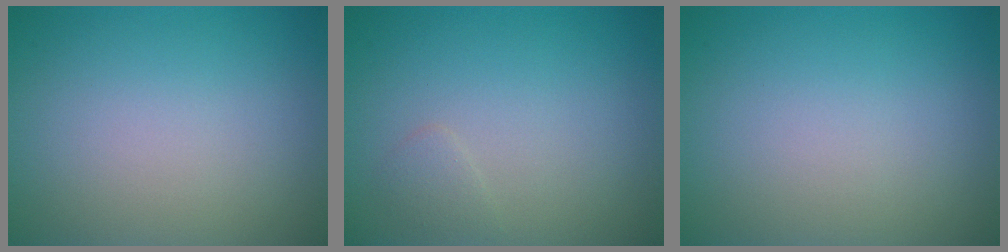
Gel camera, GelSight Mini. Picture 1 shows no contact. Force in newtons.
{"total": 0.8, "press": 0.8, "slide": 0.0}
{"total": 0.0}